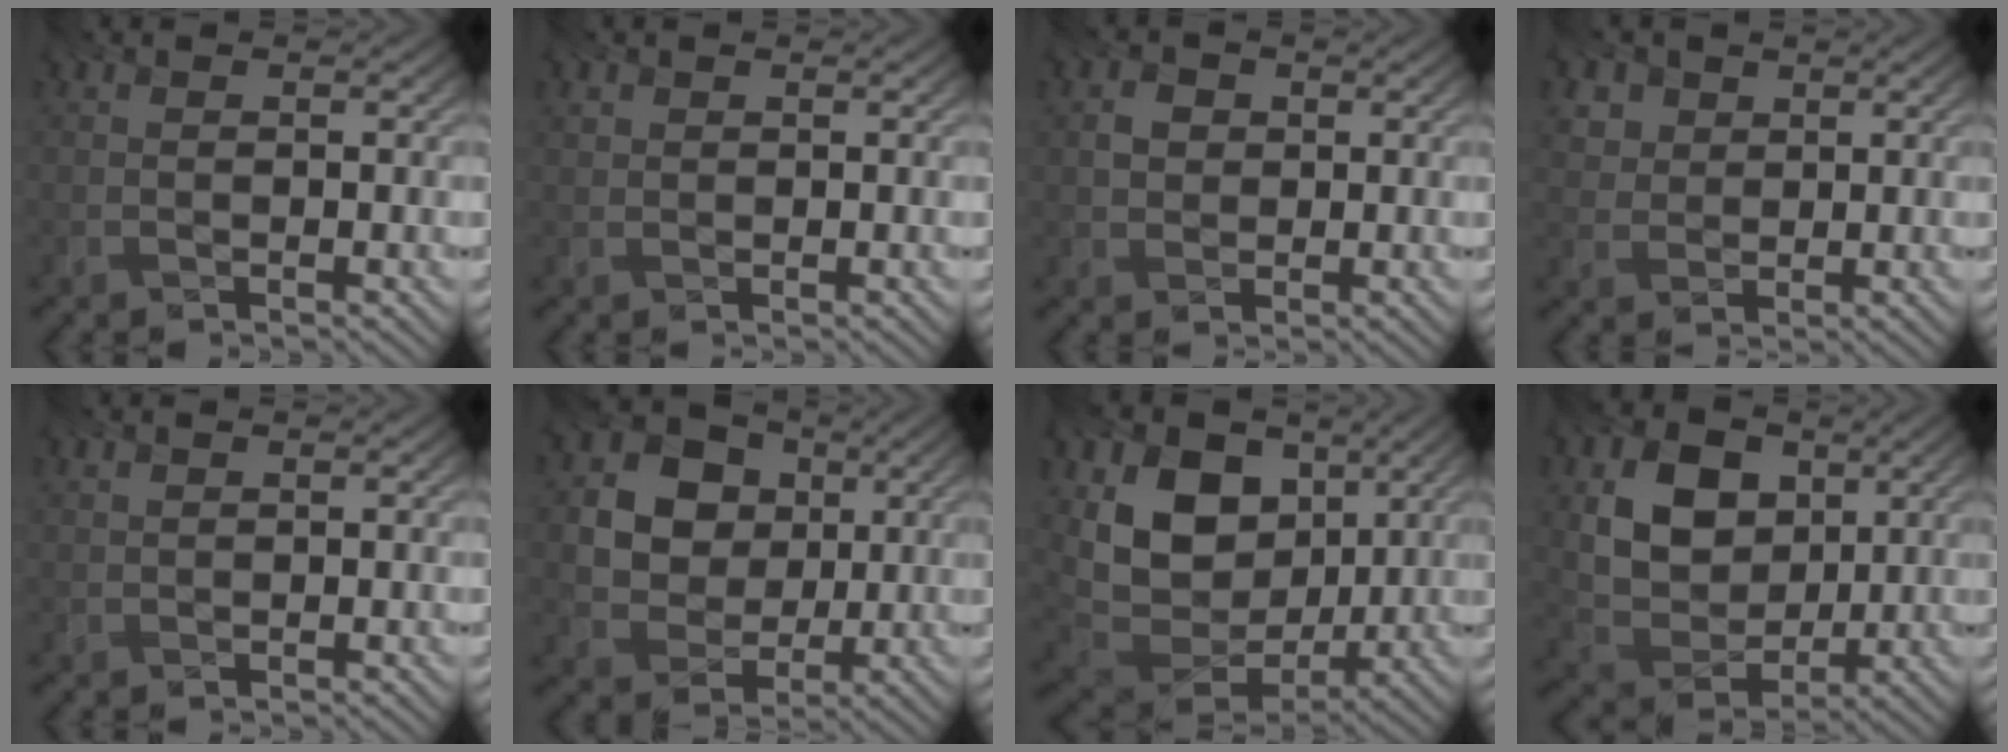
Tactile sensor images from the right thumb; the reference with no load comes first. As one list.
[{"total": 0.8, "force": [0.4, 0.6, 0.0], "torque": [0.000, 0.002, 0.015]}, {"total": 2.3, "force": [-0.1, 2.2, 0.6], "torque": [-0.016, -0.003, -0.006]}, {"total": 3.4, "force": [1.7, 2.9, 0.8], "torque": [-0.037, -0.012, 0.043]}, {"total": 0.7, "force": [0.7, 0.2, 0.1], "torque": [-0.001, 0.002, 0.016]}, {"total": 12.1, "force": [3.0, 10.4, 5.5], "torque": [-0.161, 0.015, 0.078]}, {"total": 13.3, "force": [2.9, 10.0, 8.3], "torque": [-0.182, 0.003, 0.058]}, {"total": 10.3, "force": [2.3, 8.0, 6.1], "torque": [-0.149, -0.005, 0.031]}]